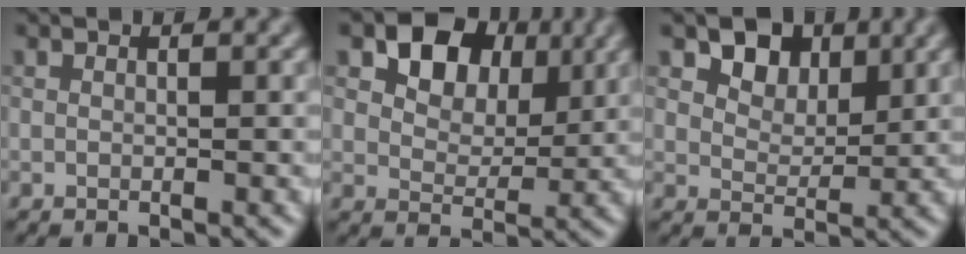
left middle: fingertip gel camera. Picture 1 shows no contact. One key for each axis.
{"total": 5.8, "fx": 2.5, "fy": 4.0, "fz": 3.3, "tx": -0.061, "ty": 0.003, "tz": 0.036}
{"total": 3.1, "fx": 1.7, "fy": 2.2, "fz": 1.4, "tx": -0.030, "ty": -0.006, "tz": 0.033}